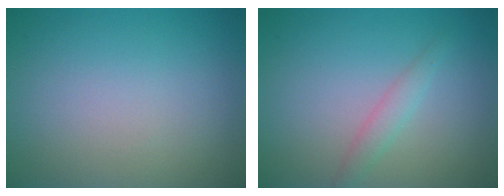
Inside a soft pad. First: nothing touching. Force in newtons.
{"total": 1.5, "press": 1.5, "slide": 0.1}